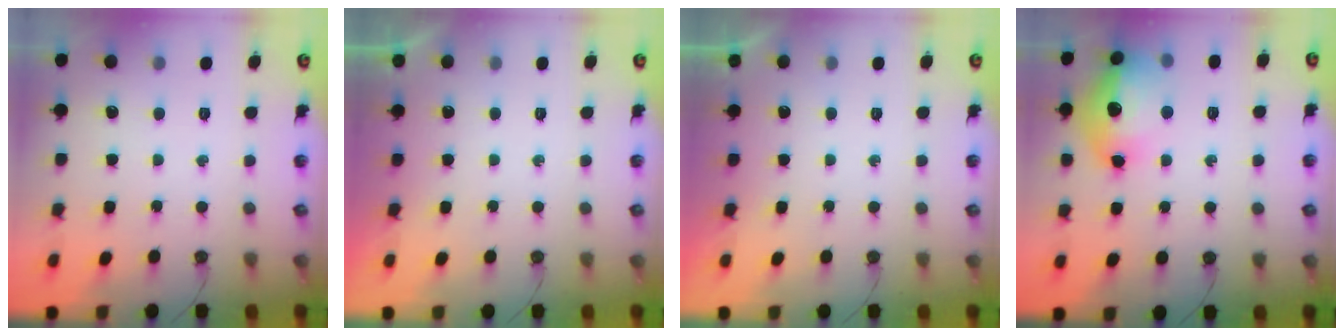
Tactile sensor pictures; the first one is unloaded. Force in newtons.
{"total": 0.0}
{"total": 0.0}
{"total": 17.8, "press": 17.8, "slide": 1.4}